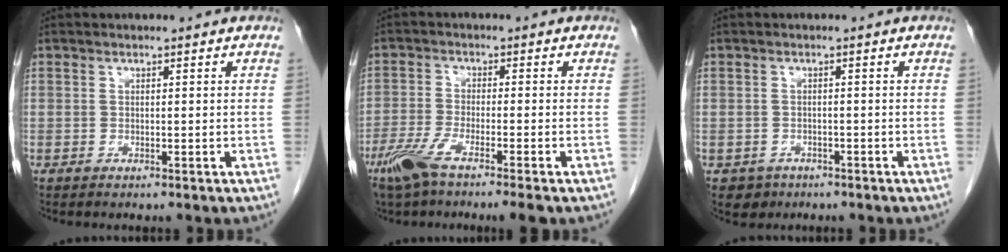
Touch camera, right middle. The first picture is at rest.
{"total": 7.2, "force": [-4.9, 0.2, 5.3], "torque": [-0.104, -0.016, -0.090]}
{"total": 2.5, "force": [-1.4, 2.0, 0.1], "torque": [-0.006, 0.007, -0.015]}